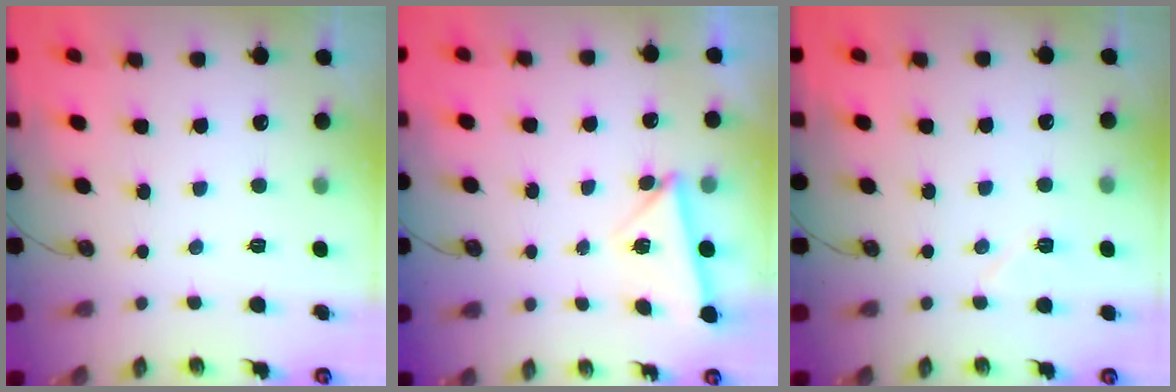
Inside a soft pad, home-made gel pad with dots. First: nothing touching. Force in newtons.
{"total": 4.4, "press": 3.8, "slide": 2.2}
{"total": 5.9, "press": 5.8, "slide": 1.0}